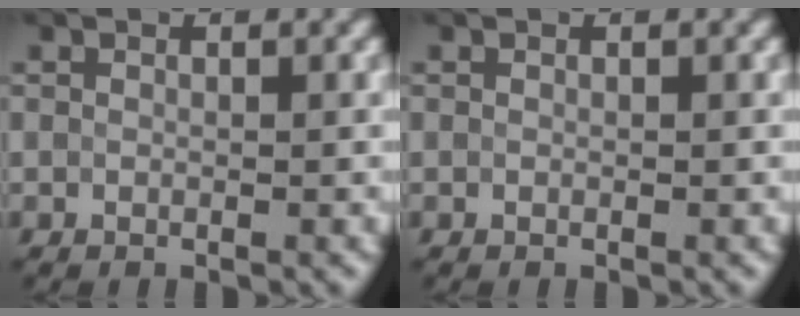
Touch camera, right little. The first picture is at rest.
{"total": 0.0}